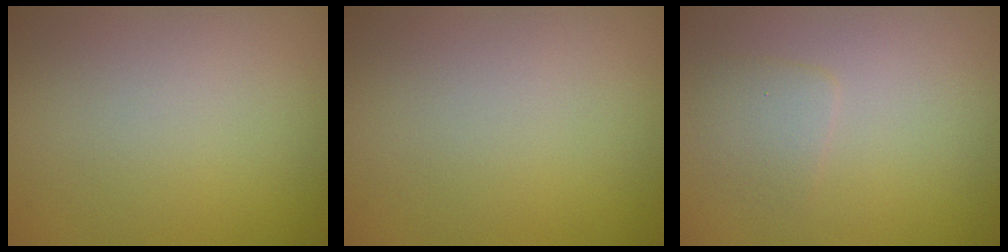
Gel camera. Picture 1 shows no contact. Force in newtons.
{"total": 0.0}
{"total": 1.6, "press": 1.6, "slide": 0.1}